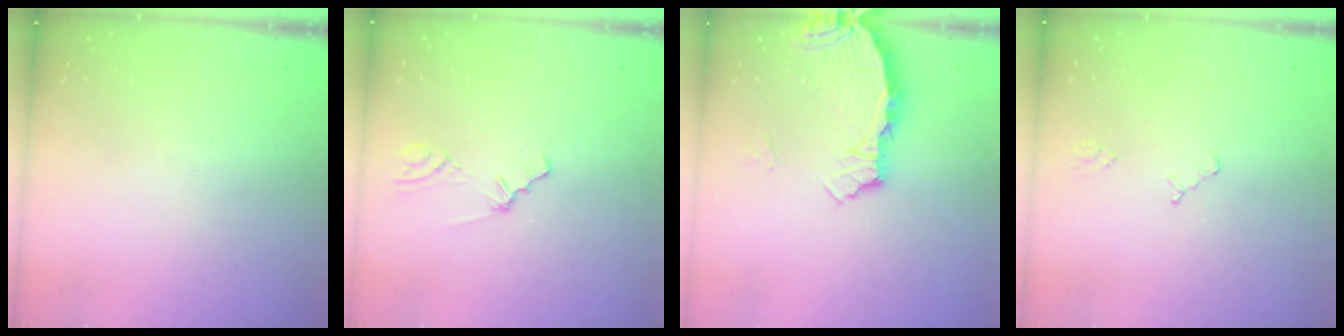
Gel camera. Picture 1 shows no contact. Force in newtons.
{"total": 0.8, "press": 0.8, "slide": 0.2}
{"total": 3.4, "press": 3.4, "slide": 0.4}
{"total": 1.5, "press": 1.5, "slide": 0.3}